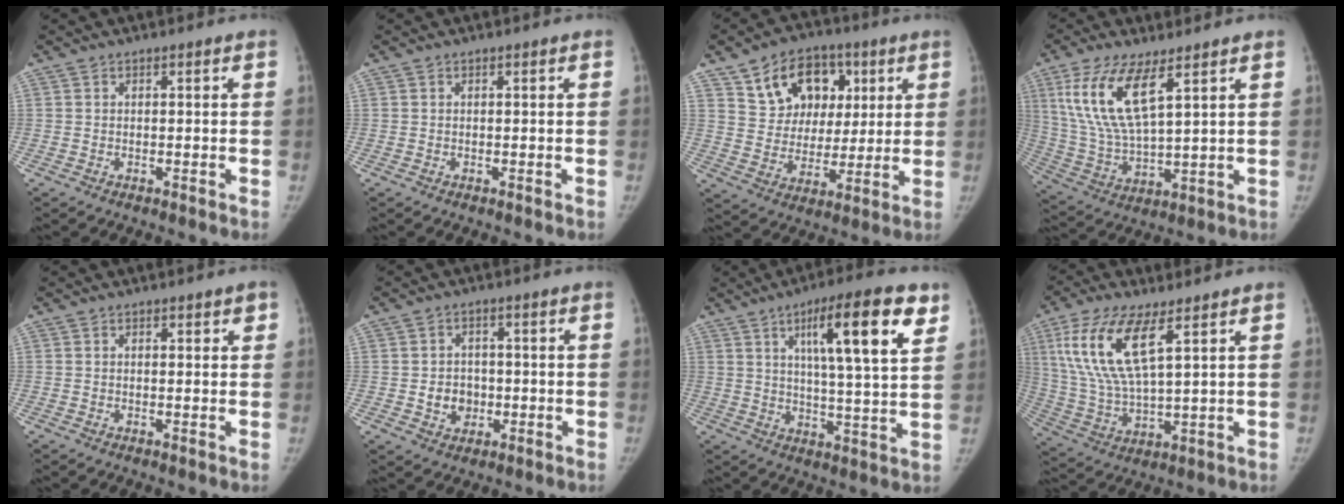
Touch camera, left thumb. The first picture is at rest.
{"total": 0.0}
{"total": 16.0, "force": [7.1, 11.9, 7.9], "torque": [-0.083, -0.006, 0.125]}
{"total": 14.1, "force": [6.6, 4.7, 11.5], "torque": [-0.240, -0.028, 0.139]}
{"total": 1.8, "force": [0.9, 0.9, 1.3], "torque": [-0.007, -0.002, 0.009]}
{"total": 5.1, "force": [-0.8, 4.5, 2.4], "torque": [-0.012, 0.007, -0.010]}
{"total": 16.9, "force": [7.7, 3.3, 14.6], "torque": [-0.208, -0.024, 0.114]}
{"total": 14.9, "force": [6.5, 5.0, 12.5], "torque": [-0.267, -0.022, 0.132]}